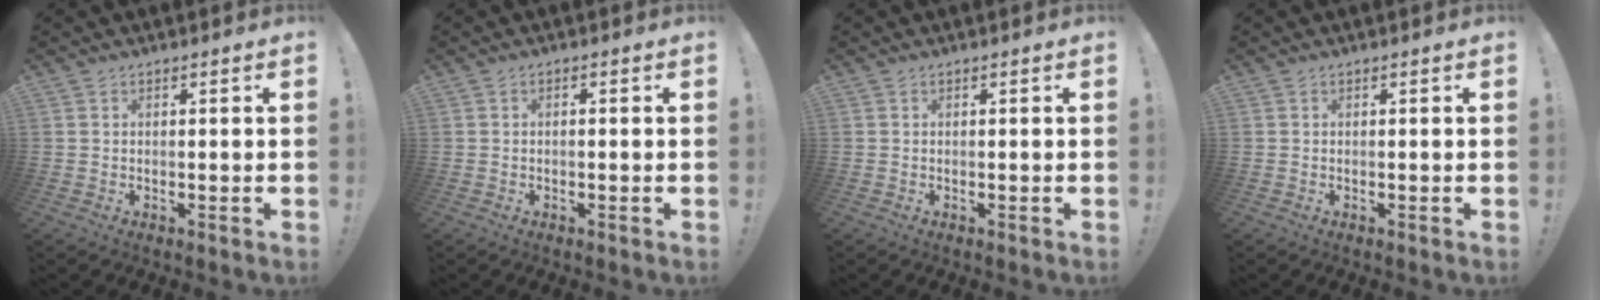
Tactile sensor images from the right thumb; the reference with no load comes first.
{"total": 0.8, "force": [-0.6, -0.1, 0.5], "torque": [-0.010, 0.001, -0.011]}
{"total": 0.0}
{"total": 0.0}